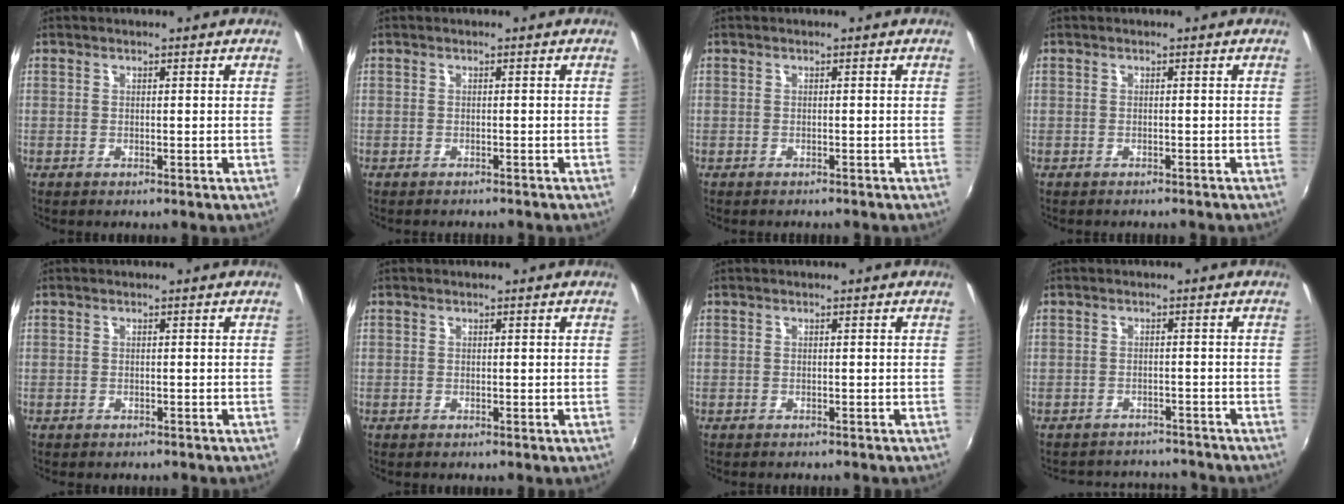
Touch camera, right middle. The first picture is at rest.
{"total": 2.2, "force": [-2.0, 0.5, 0.6], "torque": [-0.018, -0.010, -0.029]}
{"total": 1.2, "force": [-1.1, 0.3, 0.3], "torque": [-0.009, -0.005, -0.015]}
{"total": 1.8, "force": [-1.7, 0.5, 0.5], "torque": [-0.015, -0.009, -0.023]}
{"total": 1.0, "force": [-0.8, 0.6, 0.2], "torque": [-0.008, -0.001, -0.011]}
{"total": 0.0}
{"total": 1.0, "force": [-1.0, 0.3, 0.2], "torque": [-0.007, -0.004, -0.014]}
{"total": 8.8, "force": [-8.0, 3.2, 1.7], "torque": [-0.043, 0.018, -0.104]}